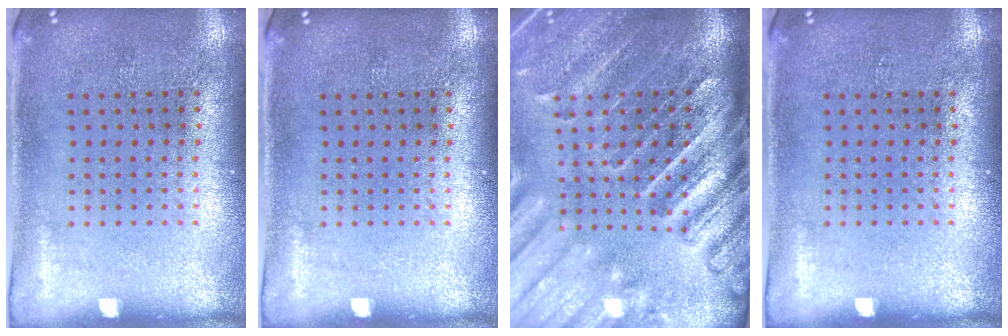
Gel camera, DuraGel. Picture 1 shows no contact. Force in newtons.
{"total": 0.0}
{"total": 4.1, "press": 3.5, "slide": 2.2}
{"total": 0.0}